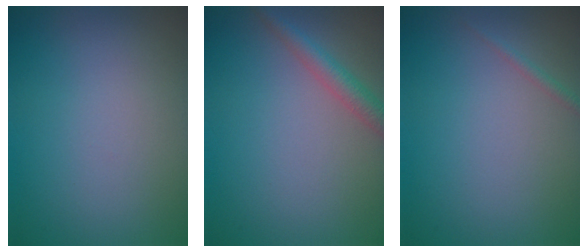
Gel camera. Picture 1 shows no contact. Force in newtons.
{"total": 2.3, "press": 2.3, "slide": 0.1}
{"total": 0.7, "press": 0.7, "slide": 0.0}